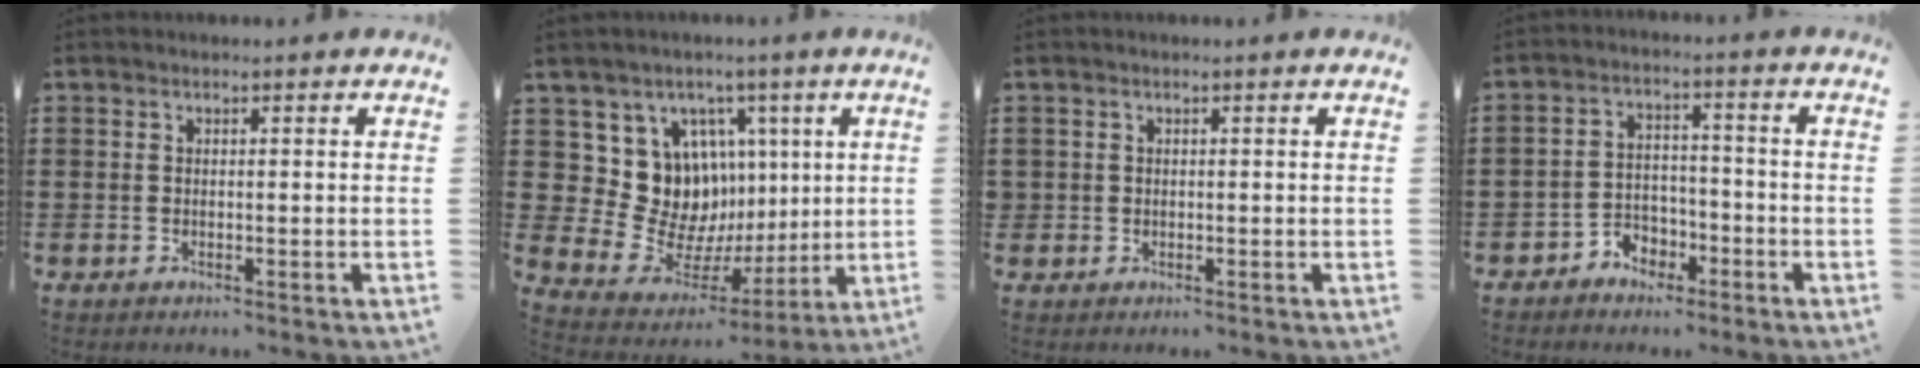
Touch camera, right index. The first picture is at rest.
{"total": 12.2, "force": [3.3, 11.1, 3.8], "torque": [-0.092, -0.041, 0.075]}
{"total": 0.7, "force": [0.0, 0.7, 0.0], "torque": [-0.002, 0.005, -0.001]}
{"total": 3.8, "force": [-2.9, 2.4, 0.8], "torque": [-0.023, 0.011, -0.059]}